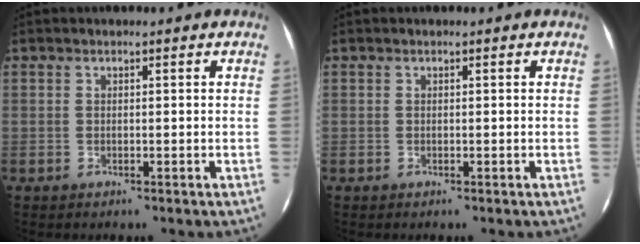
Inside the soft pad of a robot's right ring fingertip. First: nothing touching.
{"total": 0.0}